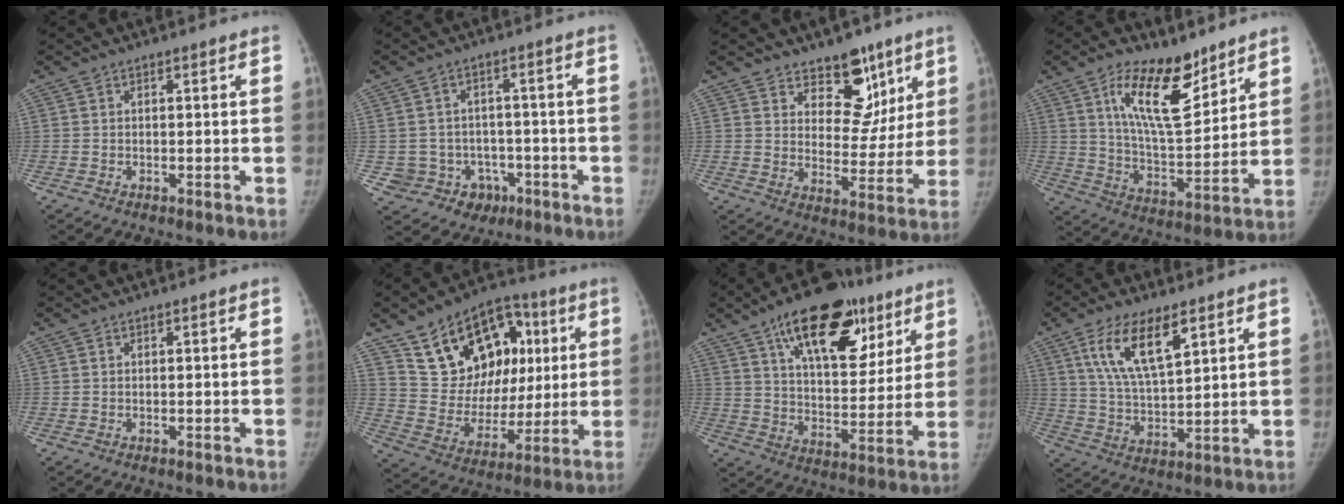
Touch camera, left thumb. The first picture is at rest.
{"total": 8.4, "force": [-2.9, 7.8, 1.6], "torque": [-0.009, 0.032, -0.027]}
{"total": 10.1, "force": [6.6, 6.3, 4.3], "torque": [-0.009, -0.038, 0.100]}
{"total": 15.8, "force": [9.4, 6.5, 10.9], "torque": [-0.149, -0.062, 0.172]}
{"total": 0.0}
{"total": 22.0, "force": [8.4, 14.8, 13.9], "torque": [-0.162, 0.000, 0.152]}
{"total": 23.4, "force": [12.8, 11.7, 15.7], "torque": [-0.199, -0.024, 0.202]}
{"total": 12.7, "force": [6.4, 4.8, 9.8], "torque": [-0.169, -0.023, 0.127]}